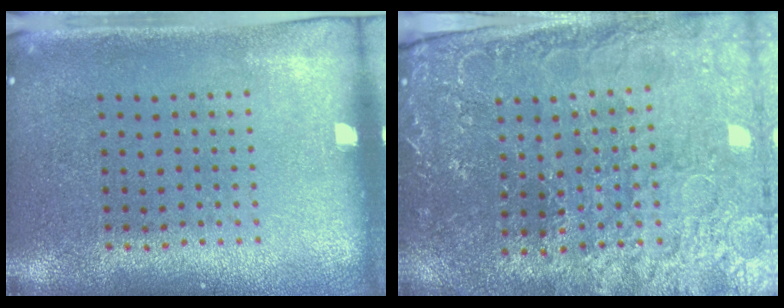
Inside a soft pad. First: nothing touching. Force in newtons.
{"total": 3.2, "press": 3.1, "slide": 0.5}